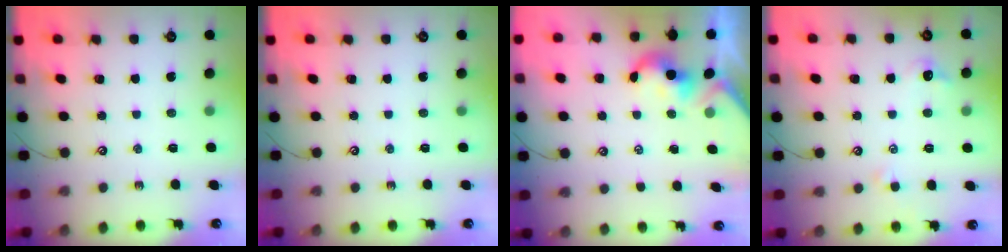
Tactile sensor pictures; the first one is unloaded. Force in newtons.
{"total": 0.0}
{"total": 1.0, "press": 0.9, "slide": 0.5}
{"total": 1.0, "press": 0.5, "slide": 0.8}